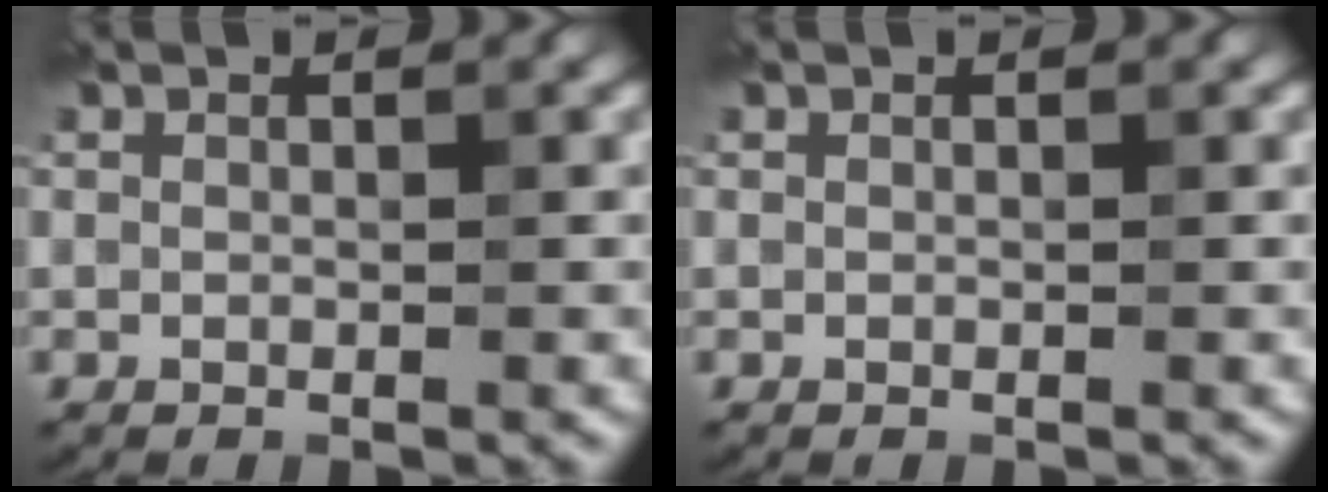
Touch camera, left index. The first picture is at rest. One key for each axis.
{"total": 0.0}